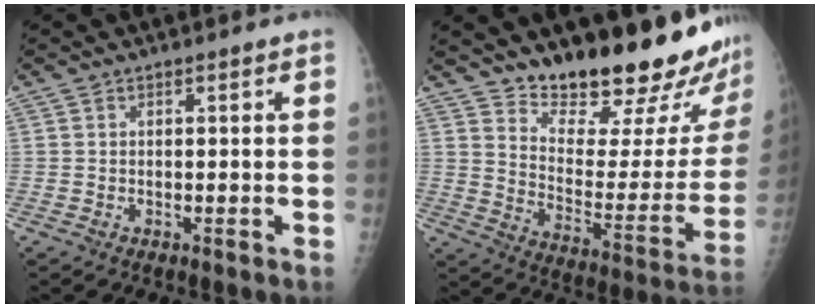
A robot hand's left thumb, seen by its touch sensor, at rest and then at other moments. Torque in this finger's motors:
{"motor_torque": [0.56, 0.18, -0.24, -0.70, 0.09]}